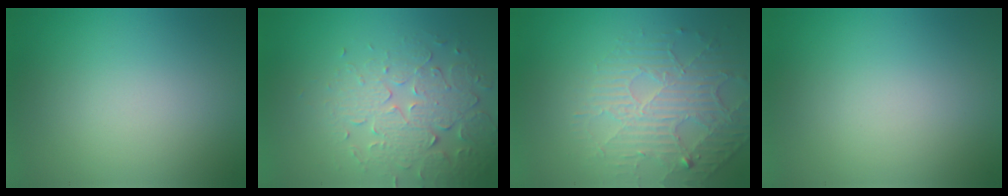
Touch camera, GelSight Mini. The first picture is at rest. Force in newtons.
{"total": 4.2, "press": 3.9, "slide": 1.5}
{"total": 4.7, "press": 3.4, "slide": 3.2}
{"total": 0.0}